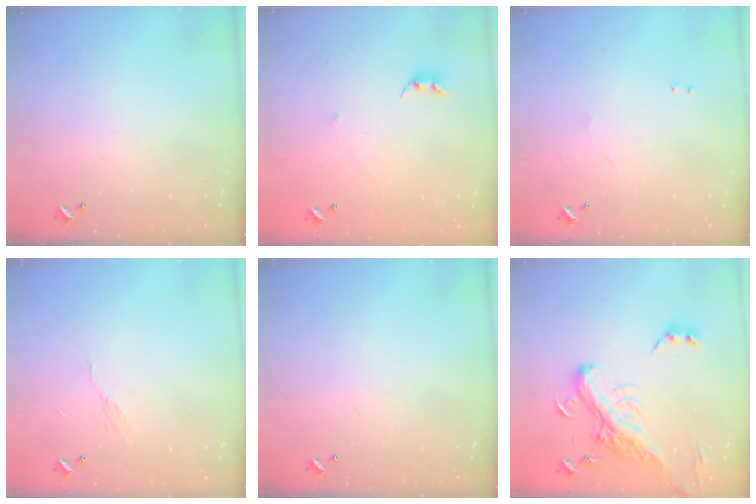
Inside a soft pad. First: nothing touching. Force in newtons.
{"total": 4.4, "press": 4.4, "slide": 0.3}
{"total": 1.8, "press": 1.8, "slide": 0.6}
{"total": 6.6, "press": 6.6, "slide": 0.7}
{"total": 0.0}
{"total": 7.9, "press": 7.6, "slide": 2.2}